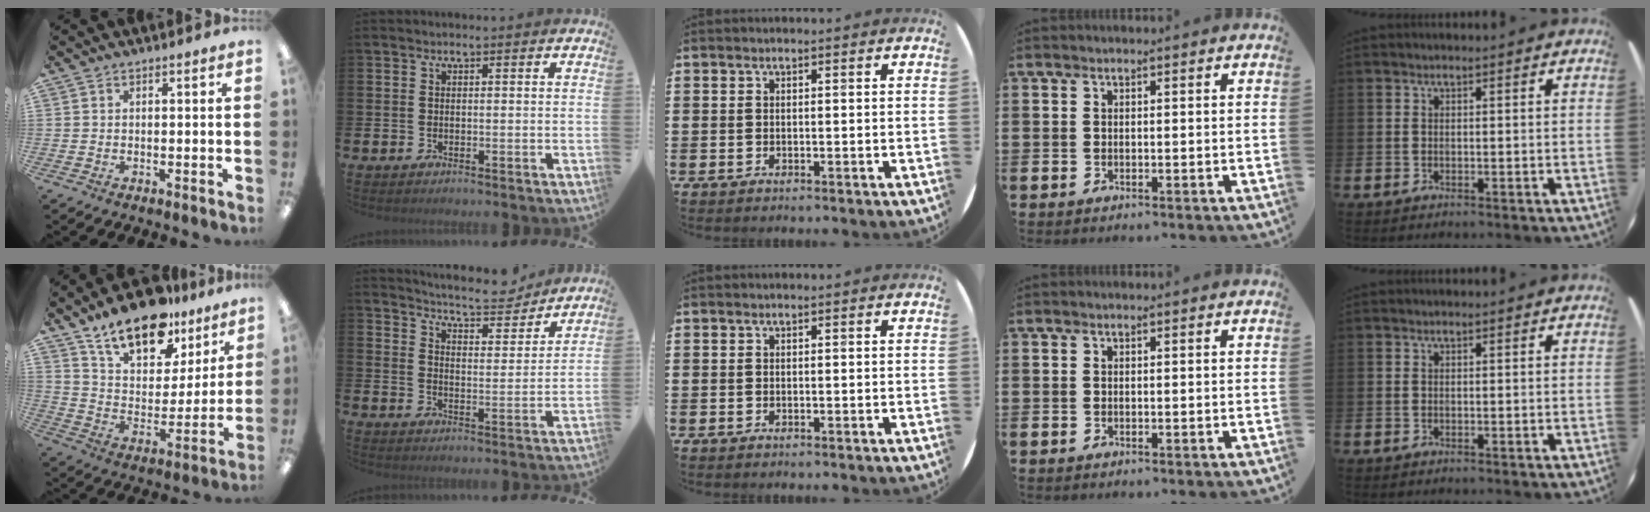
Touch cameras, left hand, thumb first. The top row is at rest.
{"thumb": {"total": 18.4, "force": [13.5, 8.7, 9.0], "torque": [-0.153, -0.076, 0.238]}, "index": {"total": 6.7, "force": [6.5, 0.8, 1.4], "torque": [-0.041, -0.045, 0.110]}}